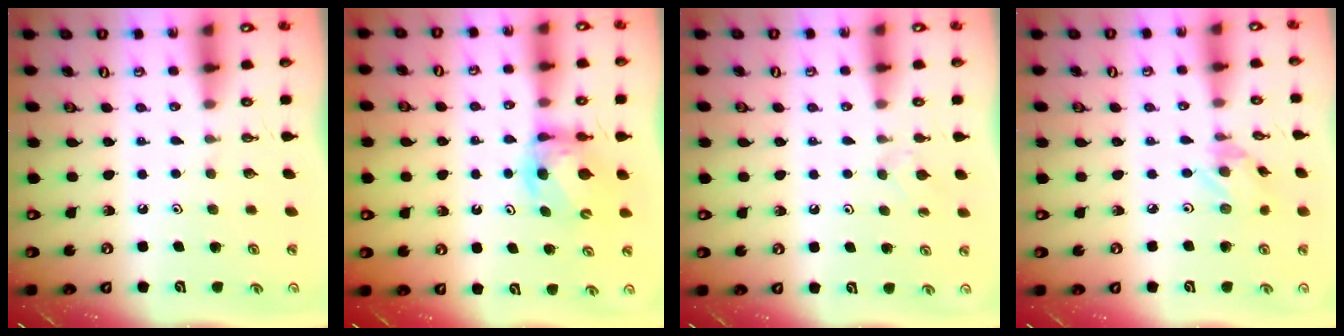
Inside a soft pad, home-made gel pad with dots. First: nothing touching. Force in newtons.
{"total": 6.1, "press": 6.1, "slide": 0.3}
{"total": 3.3, "press": 3.2, "slide": 0.7}
{"total": 1.8, "press": 1.8, "slide": 0.2}